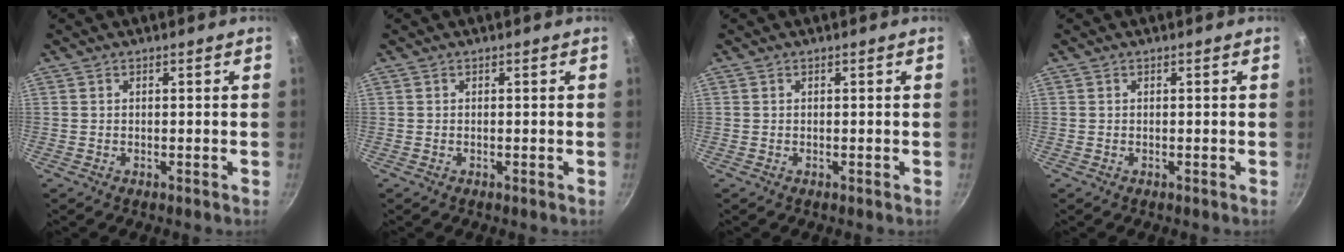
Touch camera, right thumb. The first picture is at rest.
{"total": 0.0}
{"total": 0.0}
{"total": 0.0}